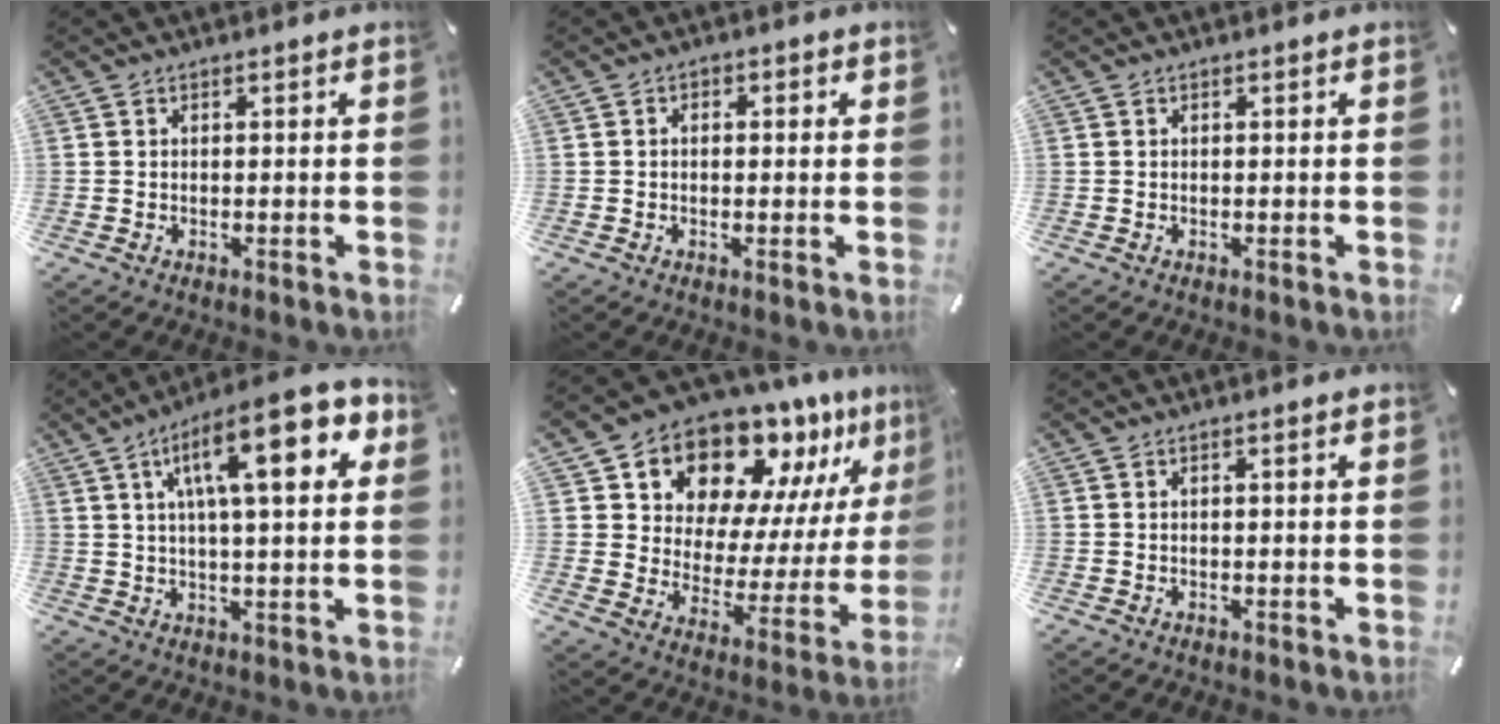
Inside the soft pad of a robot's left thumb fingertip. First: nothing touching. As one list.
[{"total": 1.6, "force": [-0.3, 1.2, 0.9], "torque": [-0.017, 0.006, -0.007]}, {"total": 0.0}, {"total": 17.7, "force": [7.4, 5.2, 15.2], "torque": [-0.238, -0.020, 0.111]}, {"total": 14.8, "force": [13.3, 6.2, 1.9], "torque": [-0.042, -0.143, 0.231]}, {"total": 0.8, "force": [0.3, 0.0, 0.7], "torque": [-0.012, 0.001, 0.005]}]